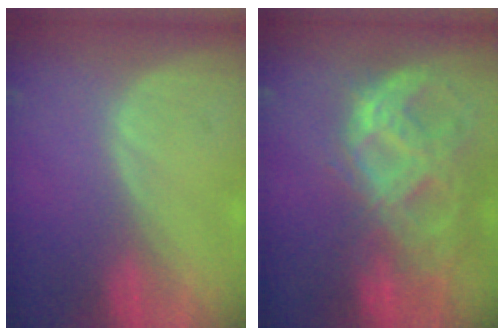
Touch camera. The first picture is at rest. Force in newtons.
{"total": 11.3, "press": 9.6, "slide": 6.1}